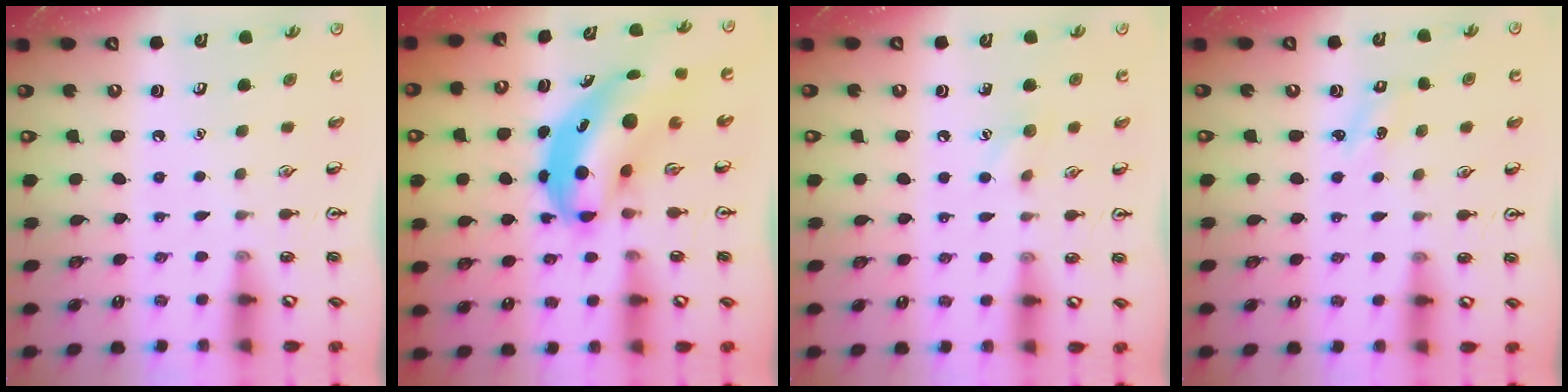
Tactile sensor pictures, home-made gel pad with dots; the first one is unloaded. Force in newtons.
{"total": 7.8, "press": 7.6, "slide": 1.7}
{"total": 5.6, "press": 5.3, "slide": 1.8}
{"total": 1.3, "press": 1.2, "slide": 0.4}